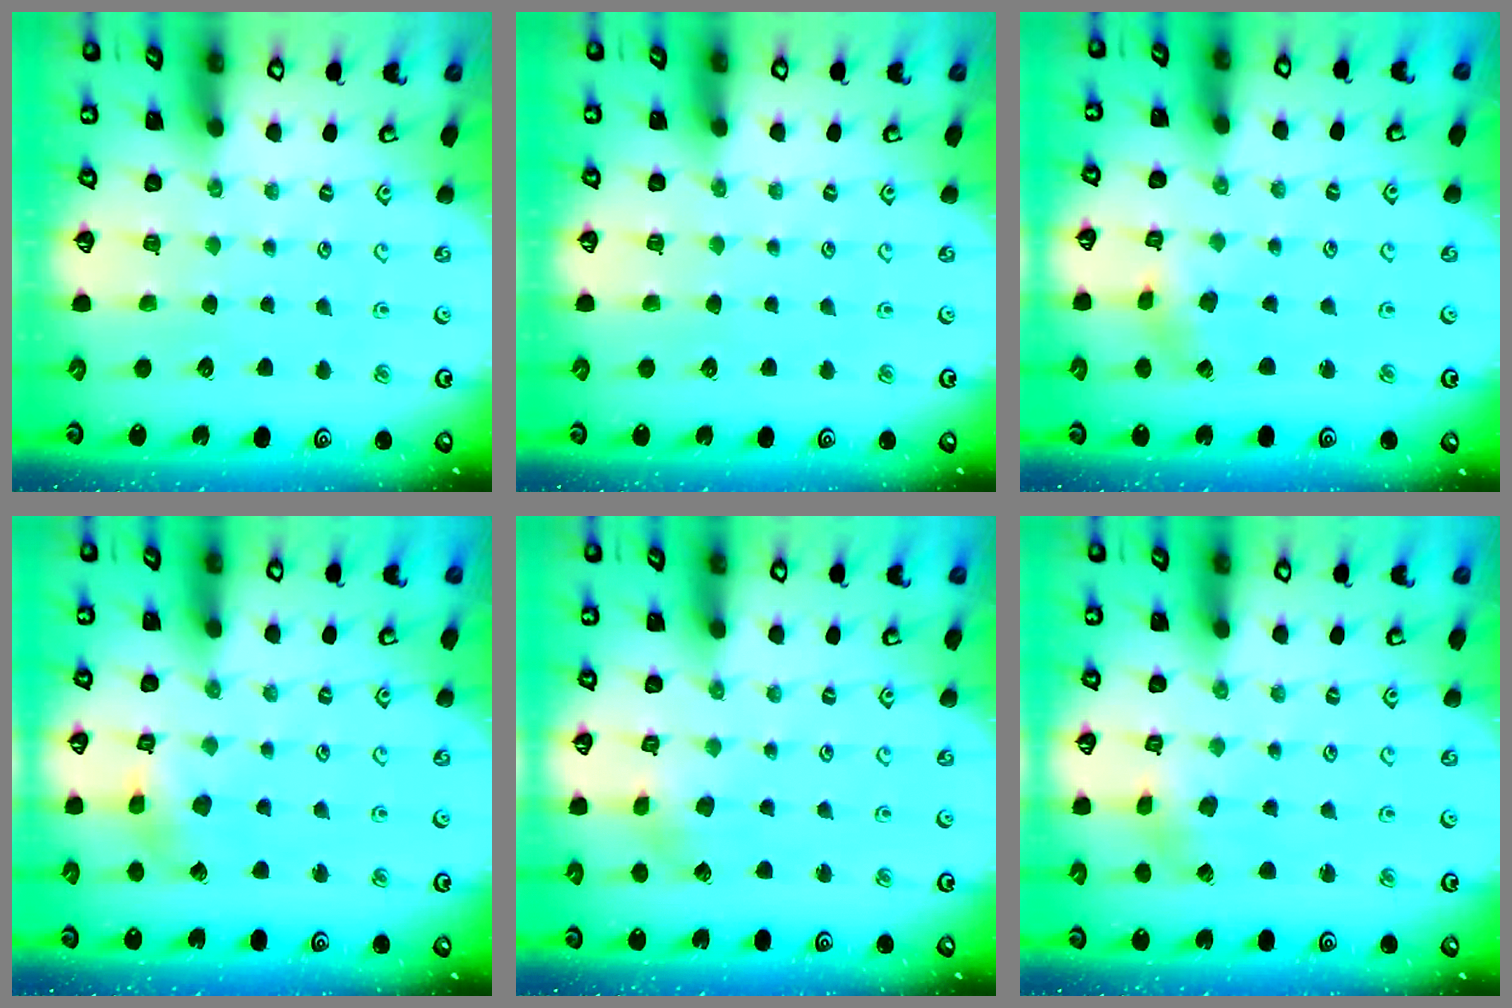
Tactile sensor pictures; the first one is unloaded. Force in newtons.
{"total": 0.0}
{"total": 1.8, "press": 1.8, "slide": 0.3}
{"total": 4.2, "press": 4.2, "slide": 0.4}
{"total": 2.9, "press": 2.9, "slide": 0.1}
{"total": 2.7, "press": 2.6, "slide": 0.3}